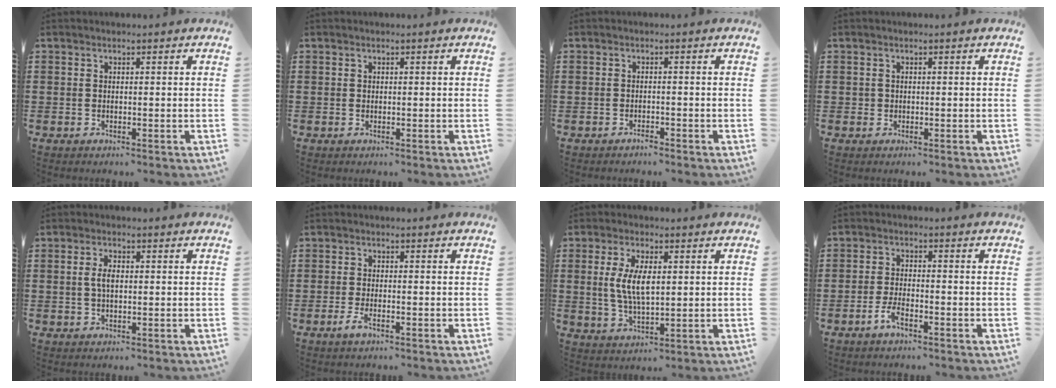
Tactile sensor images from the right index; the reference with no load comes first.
{"total": 0.0}
{"total": 1.1, "force": [-1.1, 0.0, 0.1], "torque": [-0.006, -0.003, -0.022]}
{"total": 0.7, "force": [0.0, 0.6, 0.2], "torque": [-0.005, 0.004, -0.001]}
{"total": 2.8, "force": [0.2, 1.2, 2.5], "torque": [-0.051, 0.006, 0.002]}
{"total": 2.2, "force": [-1.1, 0.4, 1.8], "torque": [-0.047, -0.009, -0.024]}
{"total": 6.4, "force": [0.7, 2.7, 5.8], "torque": [-0.122, 0.007, 0.009]}
{"total": 3.3, "force": [-2.1, 0.9, 2.3], "torque": [-0.054, -0.002, -0.042]}